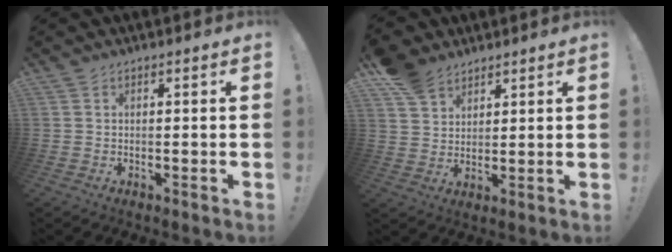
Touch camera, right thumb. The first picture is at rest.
{"total": 8.3, "force": [6.0, 5.3, 2.0], "torque": [-0.031, -0.031, 0.120]}